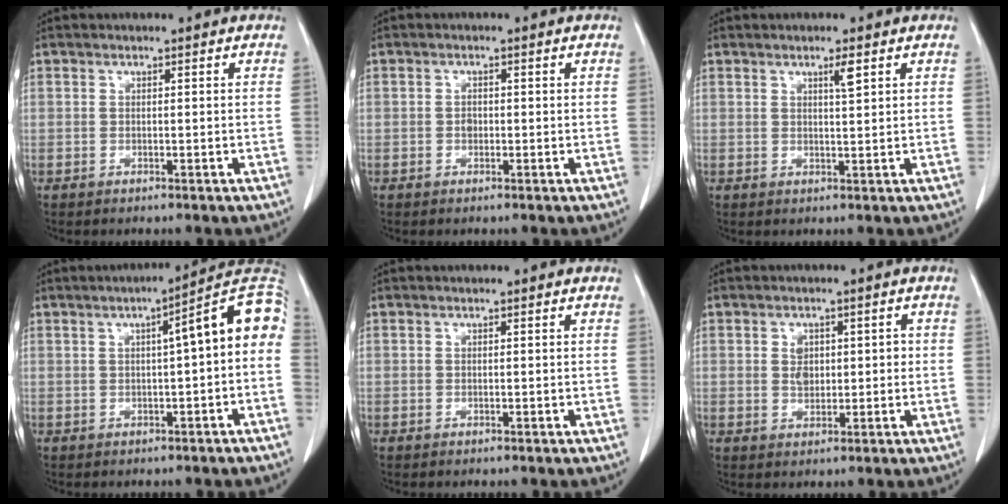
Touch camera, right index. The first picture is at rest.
{"total": 1.1, "force": [-0.2, 0.8, 0.7], "torque": [-0.013, 0.002, -0.003]}
{"total": 2.0, "force": [1.1, 0.0, 1.7], "torque": [-0.032, -0.004, 0.018]}
{"total": 9.3, "force": [0.9, 0.9, 9.2], "torque": [-0.120, 0.033, 0.003]}
{"total": 0.0}
{"total": 3.5, "force": [0.3, 2.9, 2.0], "torque": [-0.027, 0.007, 0.010]}